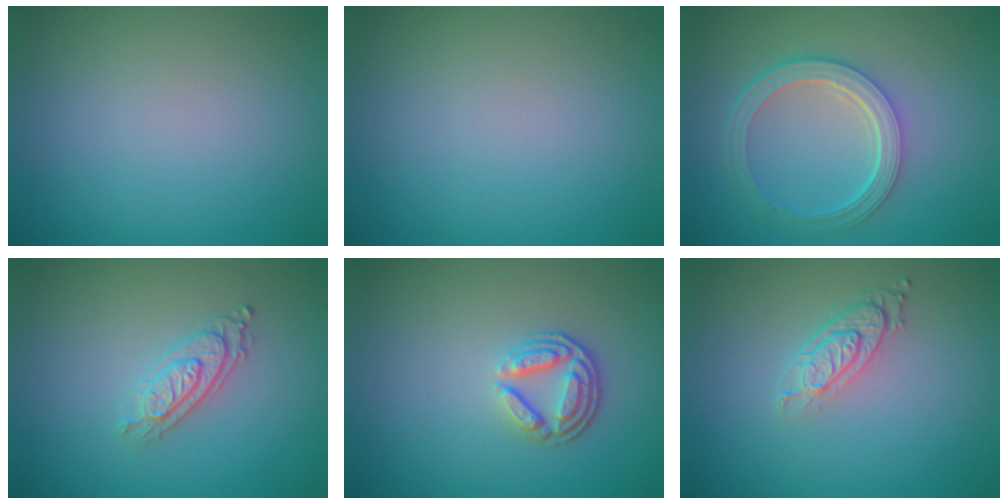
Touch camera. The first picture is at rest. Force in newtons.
{"total": 0.0}
{"total": 4.8, "press": 3.6, "slide": 3.2}
{"total": 2.8, "press": 2.2, "slide": 1.7}
{"total": 3.6, "press": 2.8, "slide": 2.2}
{"total": 3.2, "press": 2.3, "slide": 2.2}